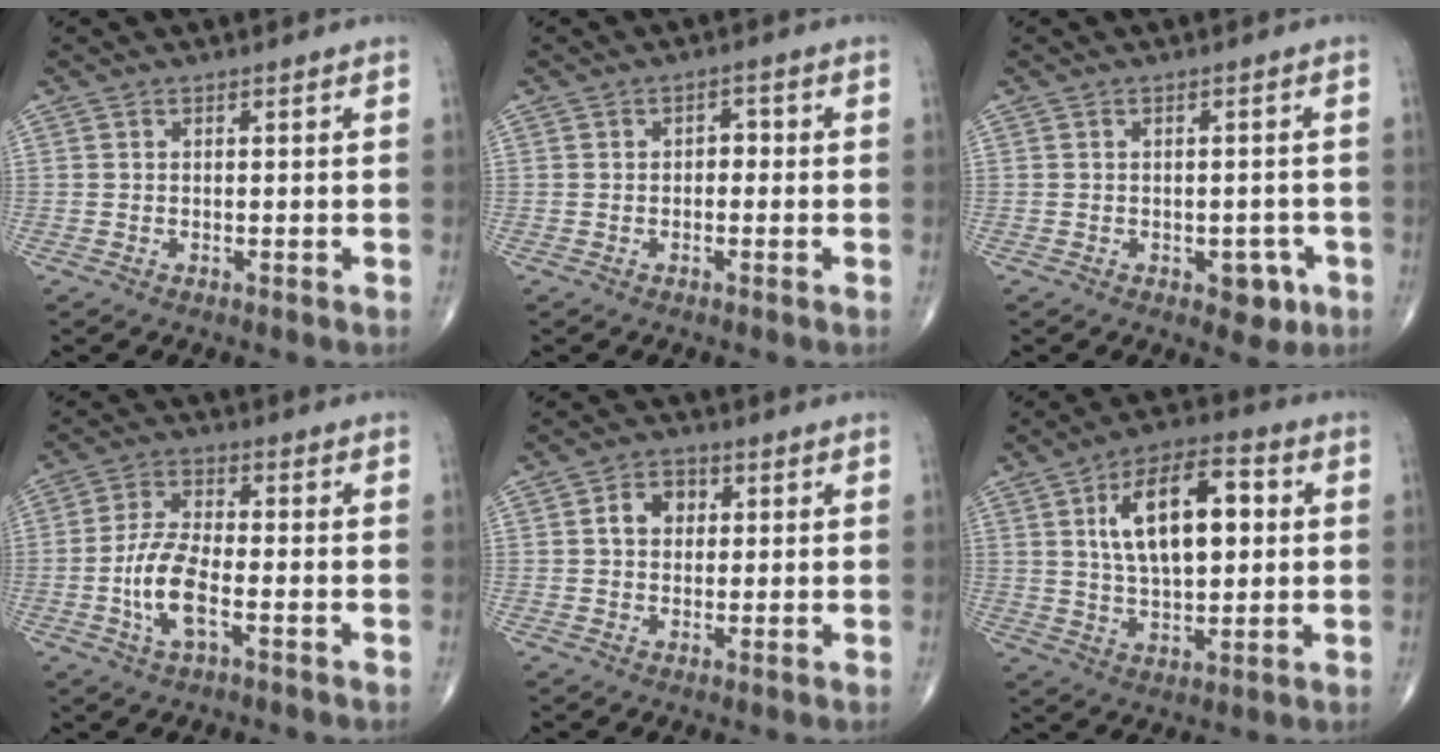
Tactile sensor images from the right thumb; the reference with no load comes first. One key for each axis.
{"total": 2.0, "fx": -0.3, "fy": 1.5, "fz": 1.3, "tx": -0.005, "ty": 0.008, "tz": -0.011}
{"total": 4.0, "fx": -1.8, "fy": 2.4, "fz": 2.7, "tx": -0.007, "ty": 0.006, "tz": -0.020}
{"total": 8.9, "fx": -2.7, "fy": 3.4, "fz": 7.8, "tx": -0.162, "ty": 0.014, "tz": -0.055}
{"total": 4.9, "fx": 0.9, "fy": 3.8, "fz": 2.9, "tx": -0.030, "ty": 0.010, "tz": 0.010}
{"total": 16.0, "fx": 3.3, "fy": 7.9, "fz": 13.6, "tx": -0.206, "ty": 0.007, "tz": 0.055}